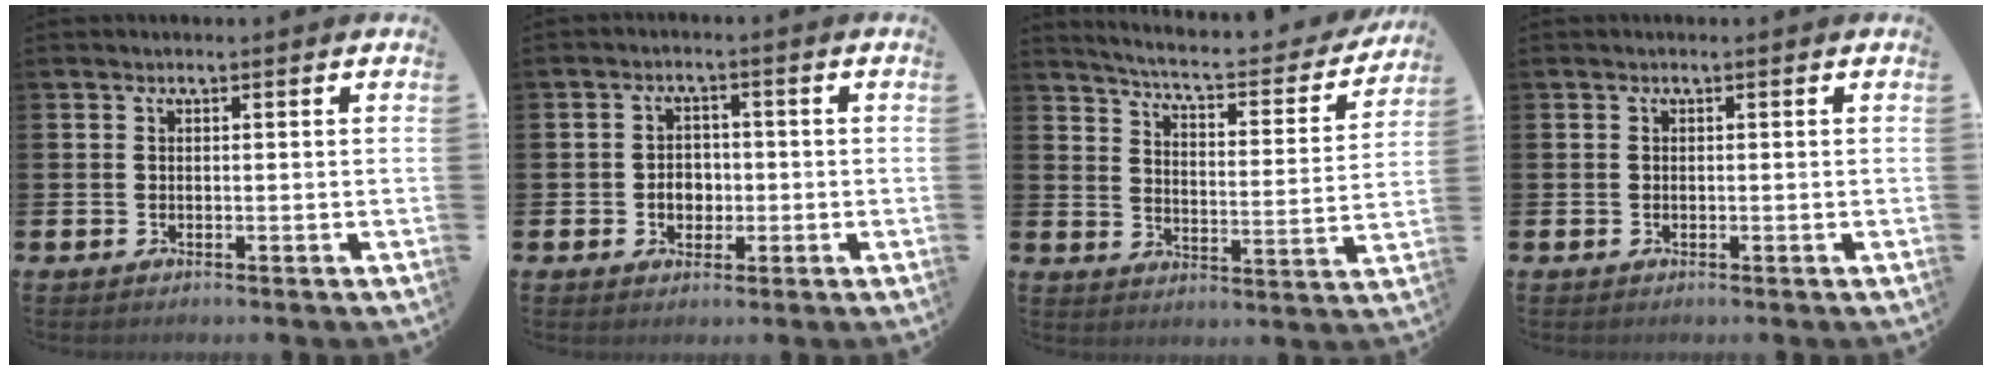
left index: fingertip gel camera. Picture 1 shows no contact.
{"total": 3.1, "force": [-0.6, 2.5, 1.7], "torque": [-0.019, -0.001, -0.018]}
{"total": 5.5, "force": [5.1, 0.5, 1.9], "torque": [-0.059, -0.045, 0.079]}
{"total": 0.0}